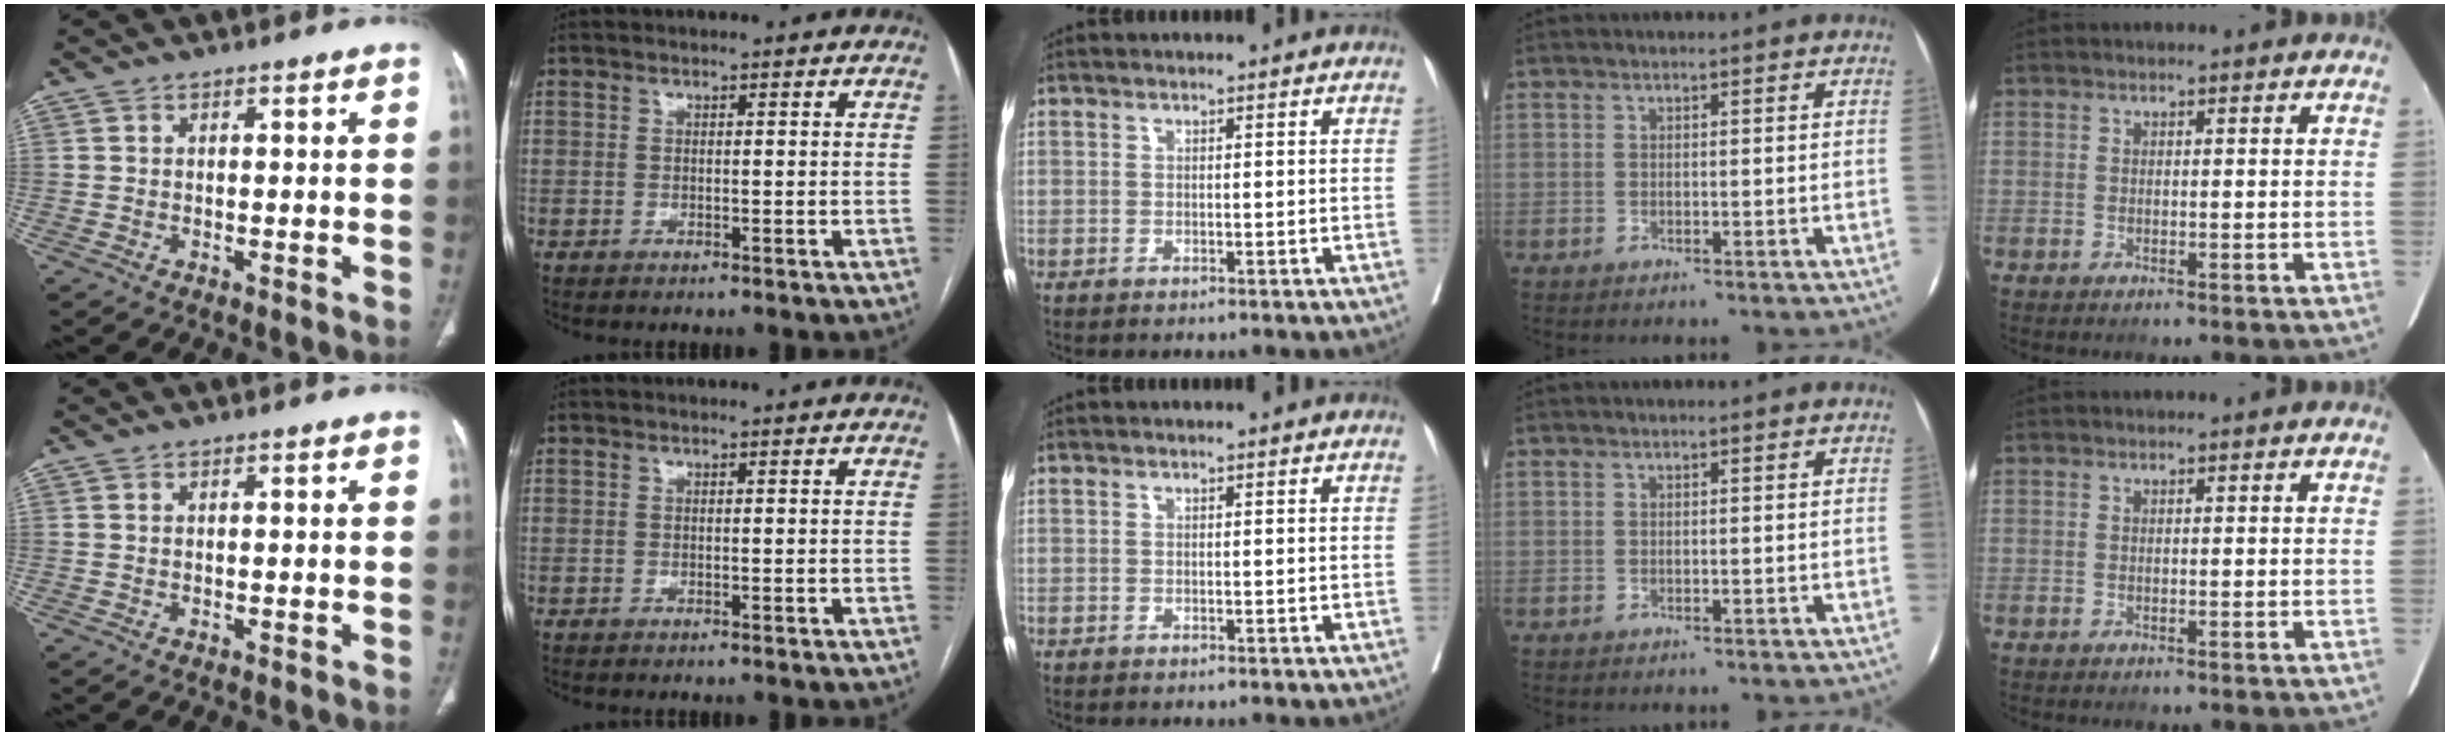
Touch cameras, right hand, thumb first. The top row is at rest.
{}